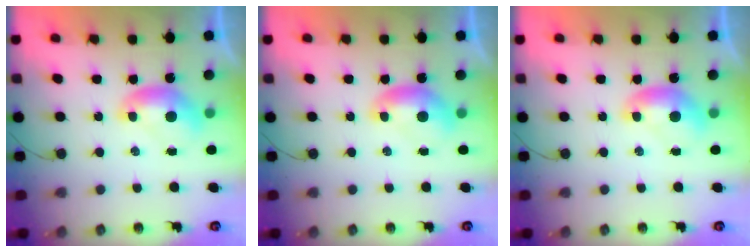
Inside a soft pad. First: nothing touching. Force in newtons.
{"total": 0.0}
{"total": 0.0}